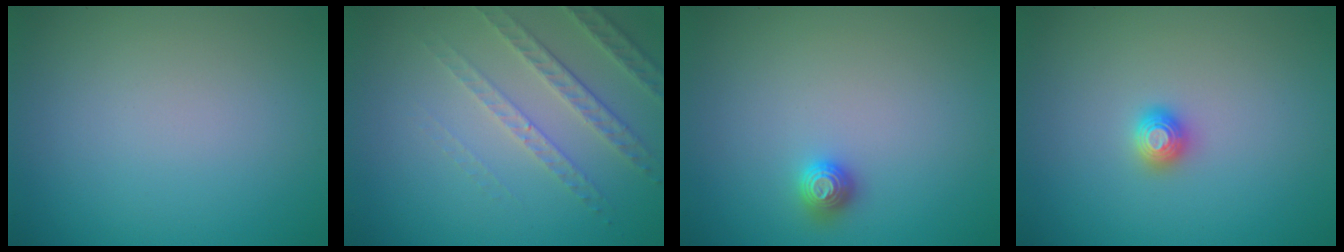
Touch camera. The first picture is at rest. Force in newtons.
{"total": 3.3, "press": 3.1, "slide": 1.3}
{"total": 1.2, "press": 1.1, "slide": 0.2}
{"total": 1.2, "press": 1.2, "slide": 0.3}